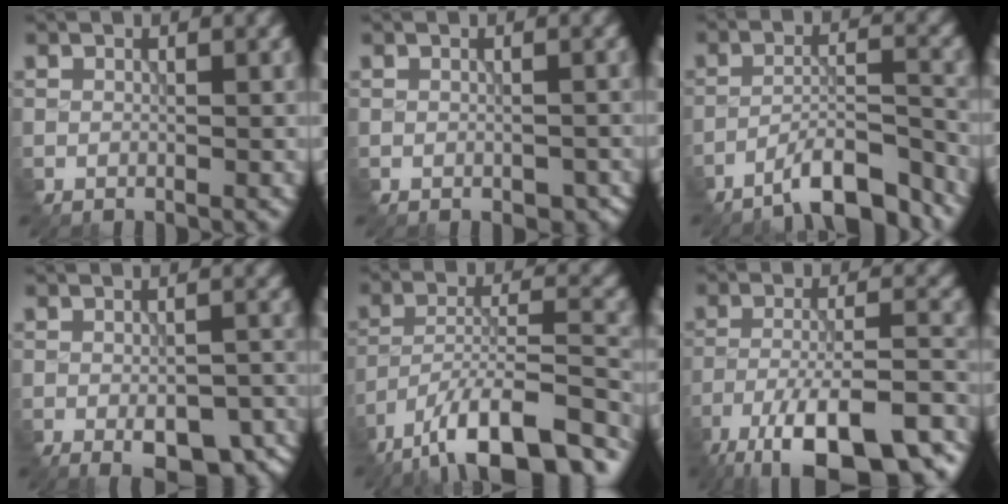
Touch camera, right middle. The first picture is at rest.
{"total": 2.5, "force": [-1.5, 1.4, 1.4], "torque": [-0.026, -0.010, -0.009]}
{"total": 6.8, "force": [-5.7, 1.3, 3.5], "torque": [-0.050, 0.009, -0.096]}
{"total": 7.1, "force": [-3.9, 2.9, 5.2], "torque": [-0.074, -0.008, -0.043]}
{"total": 13.4, "force": [-10.2, 4.2, 7.7], "torque": [-0.132, 0.005, -0.166]}
{"total": 14.6, "force": [-10.4, 4.7, 9.1], "torque": [-0.173, -0.018, -0.151]}